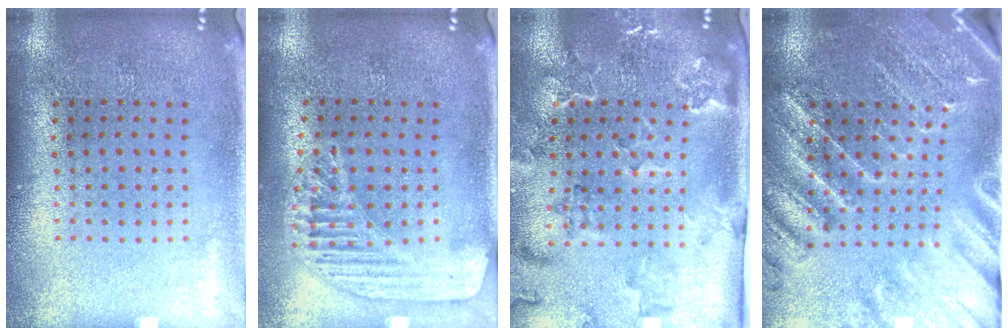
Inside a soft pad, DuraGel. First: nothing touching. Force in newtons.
{"total": 1.6, "press": 1.6, "slide": 0.4}
{"total": 2.3, "press": 2.2, "slide": 0.5}
{"total": 3.1, "press": 3.0, "slide": 0.8}